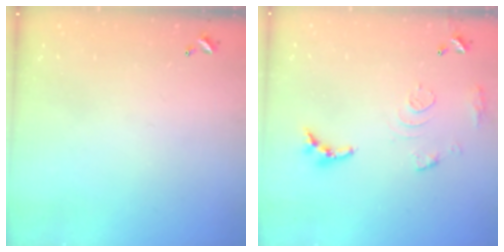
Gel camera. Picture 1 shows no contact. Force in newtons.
{"total": 11.0, "press": 10.9, "slide": 0.9}